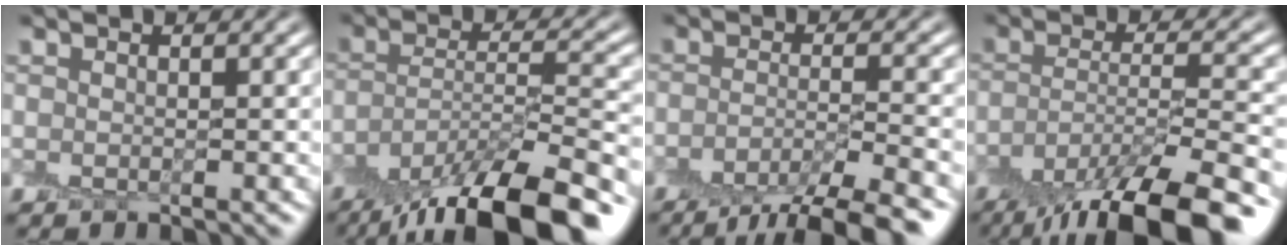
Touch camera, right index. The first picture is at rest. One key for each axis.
{"total": 12.6, "fx": -9.6, "fy": 3.1, "fz": 7.6, "tx": -0.135, "ty": 0.007, "tz": -0.154}
{"total": 6.5, "fx": -4.8, "fy": 1.2, "fz": 4.3, "tx": -0.060, "ty": -0.004, "tz": -0.079}
{"total": 11.6, "fx": -8.5, "fy": 2.8, "fz": 7.4, "tx": -0.135, "ty": -0.006, "tz": -0.131}